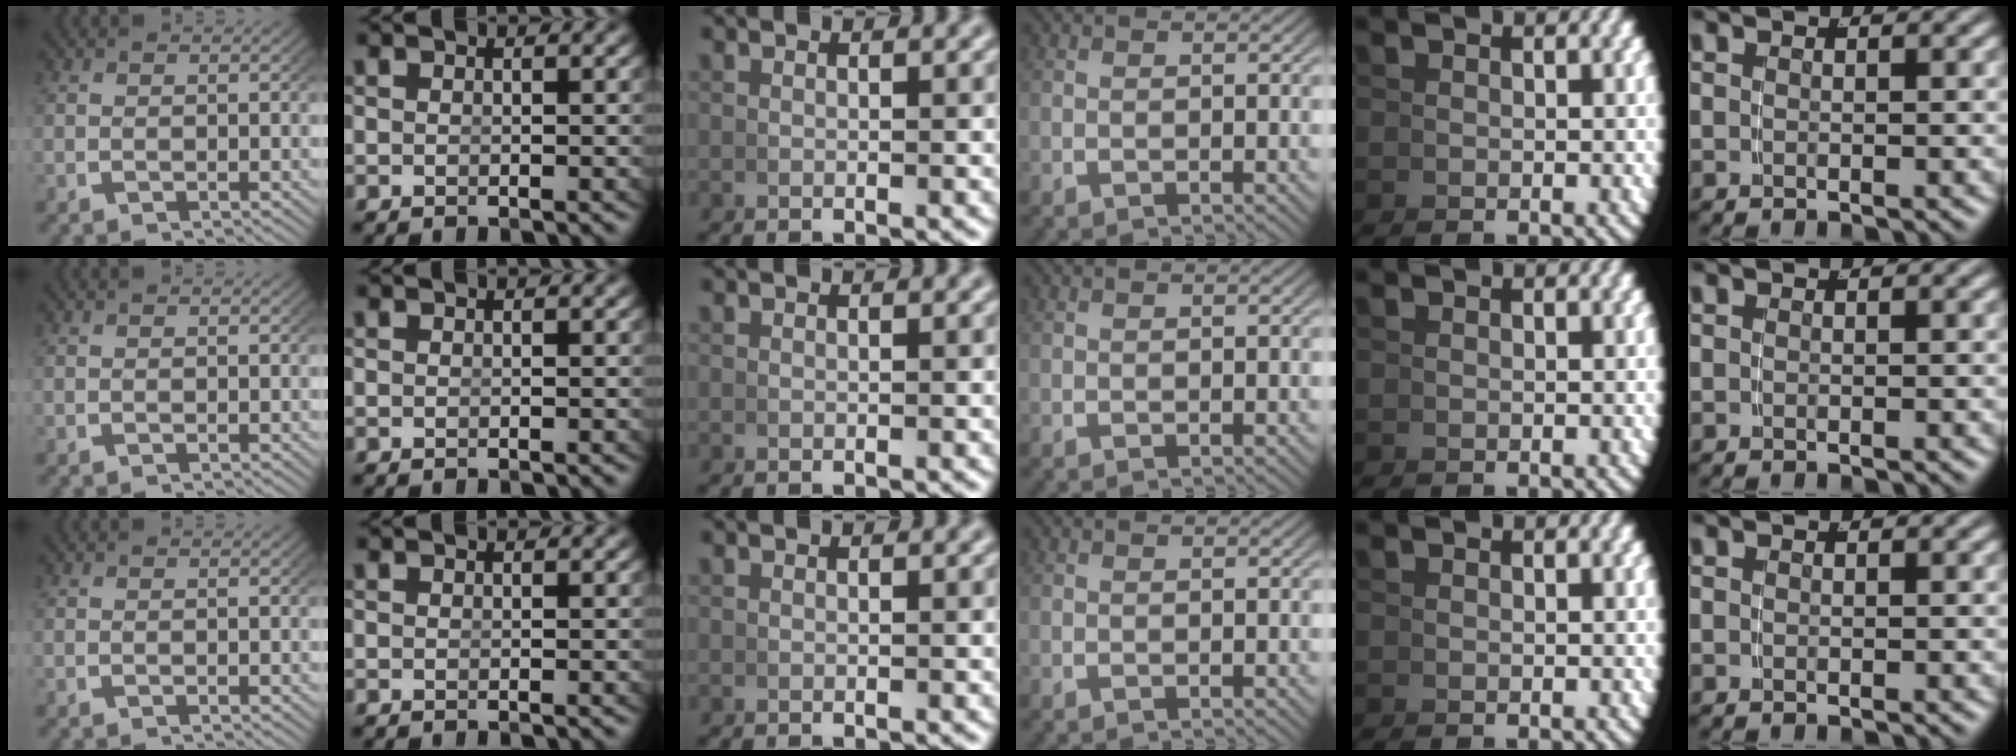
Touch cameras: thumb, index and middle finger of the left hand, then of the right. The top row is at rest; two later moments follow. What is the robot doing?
{"motion": "lift_and_place", "object": "dispenser bottle"}